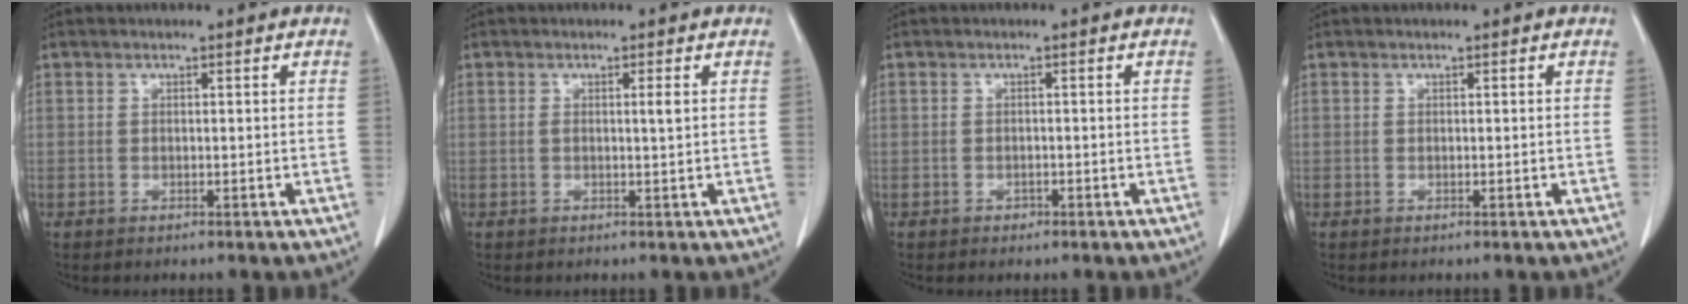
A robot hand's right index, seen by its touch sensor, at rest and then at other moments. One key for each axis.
{"total": 1.3, "fx": 0.2, "fy": -0.2, "fz": 1.3, "tx": -0.022, "ty": 0.000, "tz": 0.004}
{"total": 0.8, "fx": -0.5, "fy": 0.5, "fz": 0.2, "tx": -0.004, "ty": 0.002, "tz": -0.009}
{"total": 0.0}